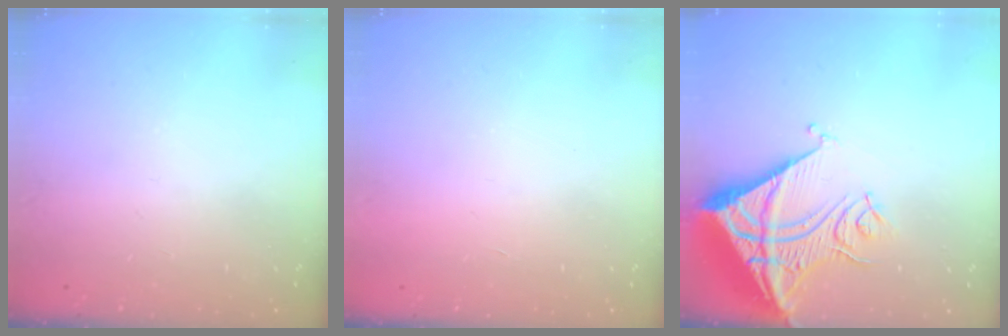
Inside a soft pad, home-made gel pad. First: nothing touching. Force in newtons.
{"total": 1.6, "press": 1.6, "slide": 0.1}
{"total": 18.3, "press": 18.1, "slide": 2.4}